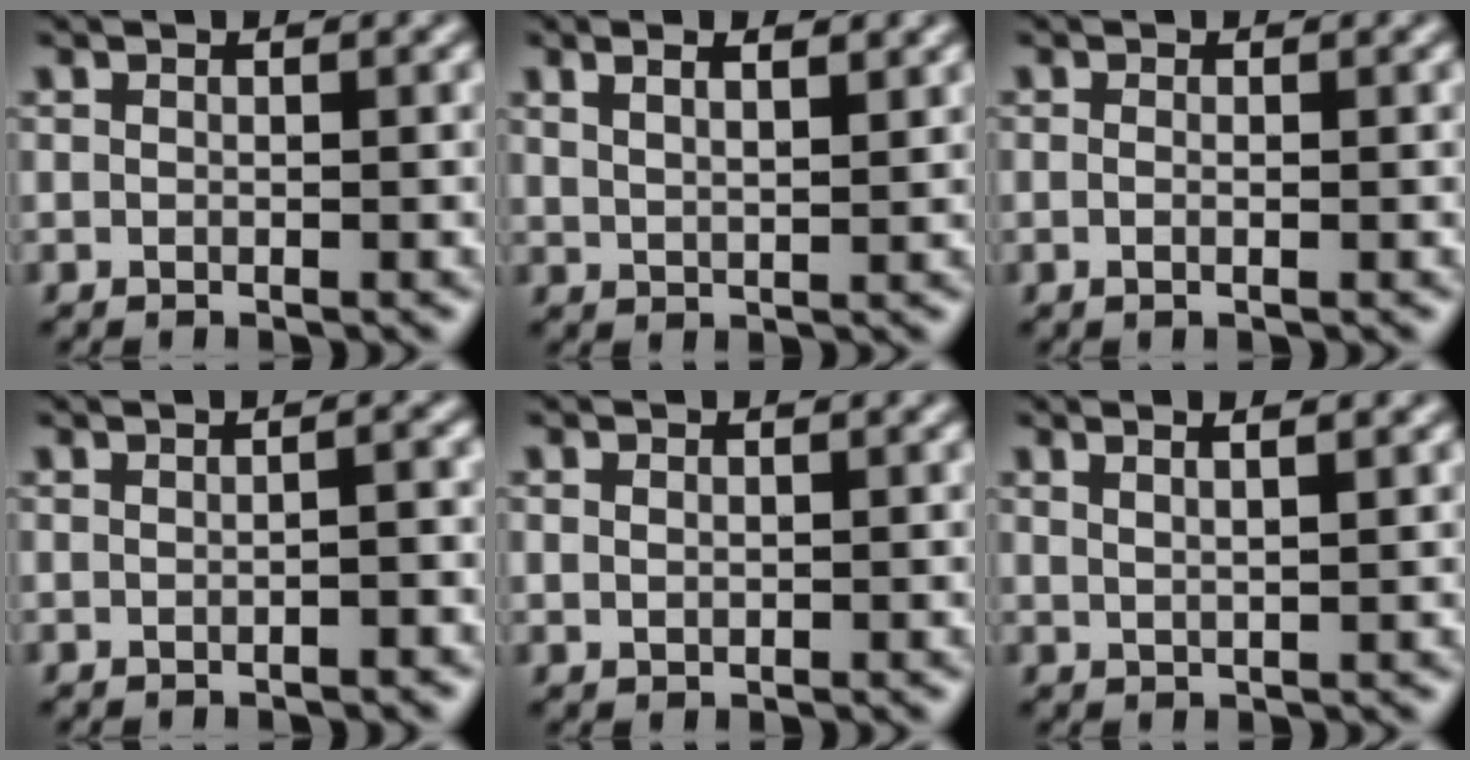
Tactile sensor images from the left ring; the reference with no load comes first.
{"total": 3.6, "force": [2.4, 1.4, 2.3], "torque": [-0.021, 0.009, 0.023]}
{"total": 0.7, "force": [-0.1, 0.2, 0.7], "torque": [-0.013, -0.005, -0.003]}
{"total": 1.5, "force": [-0.3, 0.4, 1.4], "torque": [-0.015, 0.004, -0.008]}
{"total": 0.8, "force": [0.2, 0.6, 0.4], "torque": [-0.009, -0.002, 0.007]}
{"total": 3.2, "force": [1.9, 1.3, 2.2], "torque": [-0.006, 0.011, 0.000]}